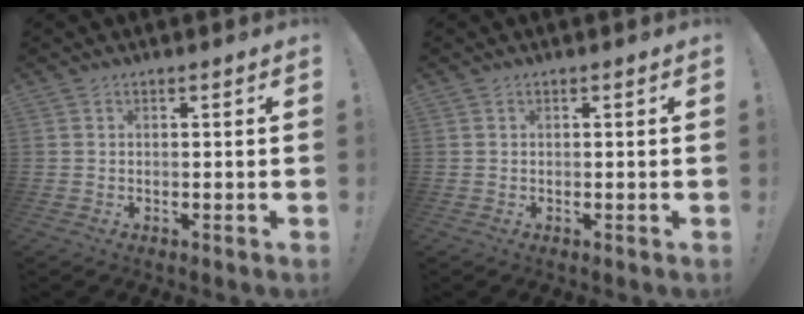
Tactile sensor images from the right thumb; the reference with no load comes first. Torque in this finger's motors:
{"motor_torque": [-0.05, 0.05, -0.12, 0.12, 0.04]}